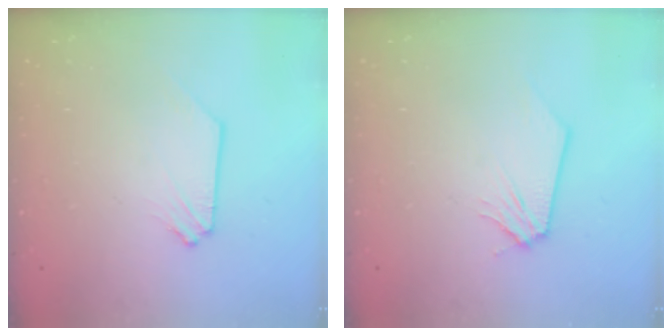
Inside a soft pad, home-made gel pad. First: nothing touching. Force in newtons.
{"total": 0.0}